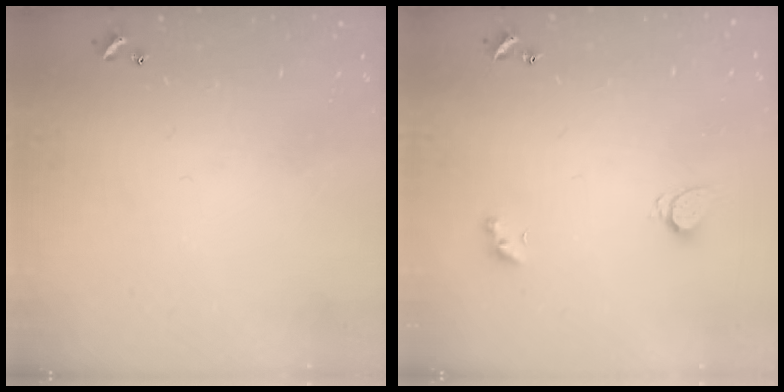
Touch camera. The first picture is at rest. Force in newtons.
{"total": 2.1, "press": 2.0, "slide": 0.4}